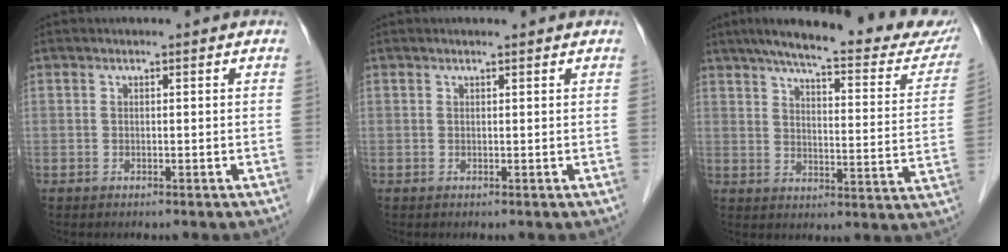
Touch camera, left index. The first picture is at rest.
{"total": 0.8, "force": [0.8, 0.0, 0.3], "torque": [-0.008, 0.005, 0.012]}
{"total": 25.0, "force": [21.3, 3.8, 12.5], "torque": [-0.171, -0.029, 0.259]}